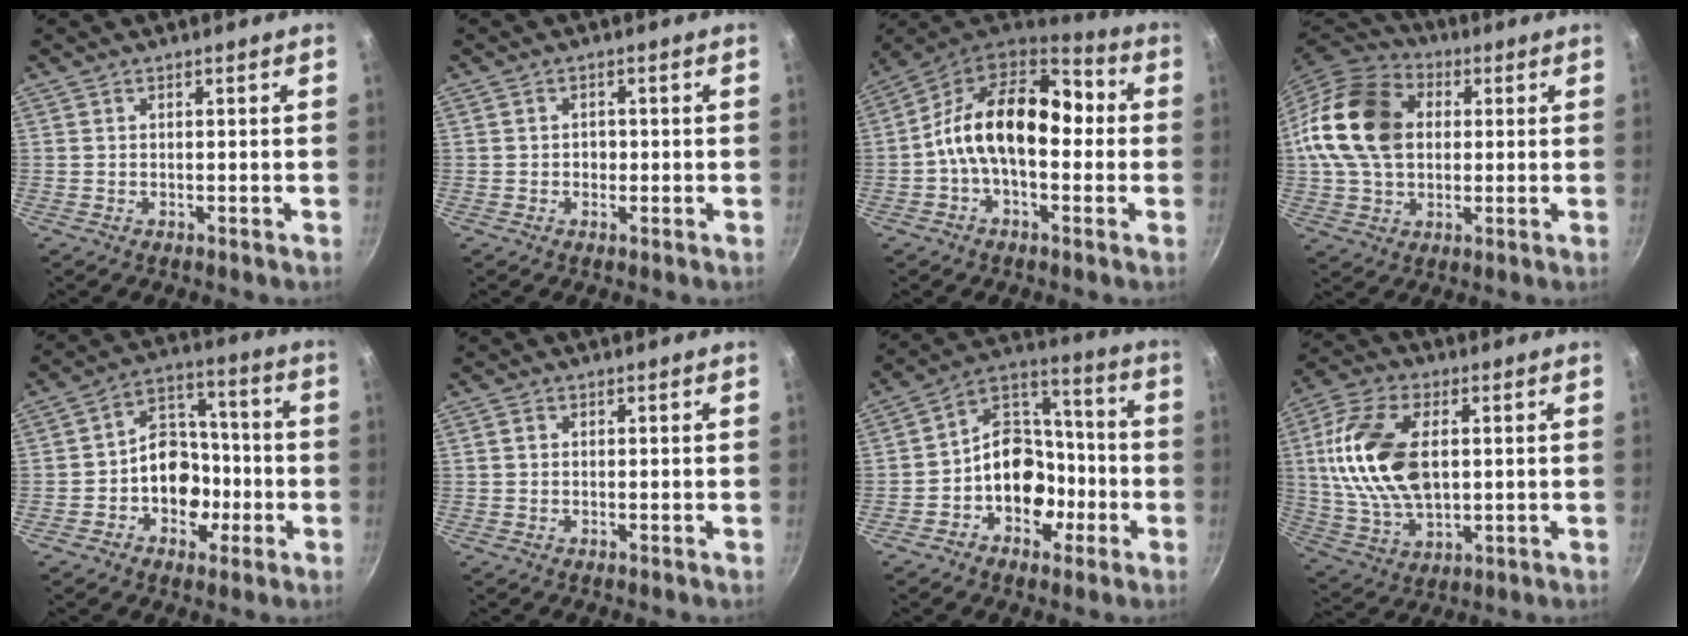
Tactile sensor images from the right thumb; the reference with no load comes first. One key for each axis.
{"total": 1.8, "fx": -0.3, "fy": 1.6, "fz": 0.8, "tx": -0.002, "ty": 0.005, "tz": -0.005}
{"total": 17.8, "fx": -0.3, "fy": 11.2, "fz": 13.9, "tx": -0.193, "ty": 0.046, "tz": -0.032}
{"total": 19.4, "fx": 2.6, "fy": 14.2, "fz": 12.9, "tx": -0.229, "ty": 0.026, "tz": 0.037}
{"total": 12.6, "fx": -3.2, "fy": 9.9, "fz": 7.2, "tx": -0.055, "ty": 0.047, "tz": -0.059}
{"total": 1.2, "fx": 0.3, "fy": 1.1, "fz": 0.5, "tx": -0.007, "ty": 0.003, "tz": 0.002}
{"total": 14.3, "fx": -4.3, "fy": 11.0, "fz": 8.0, "tx": -0.062, "ty": 0.065, "tz": -0.080}
{"total": 18.3, "fx": 2.5, "fy": 10.9, "fz": 14.5, "tx": -0.270, "ty": 0.000, "tz": 0.048}